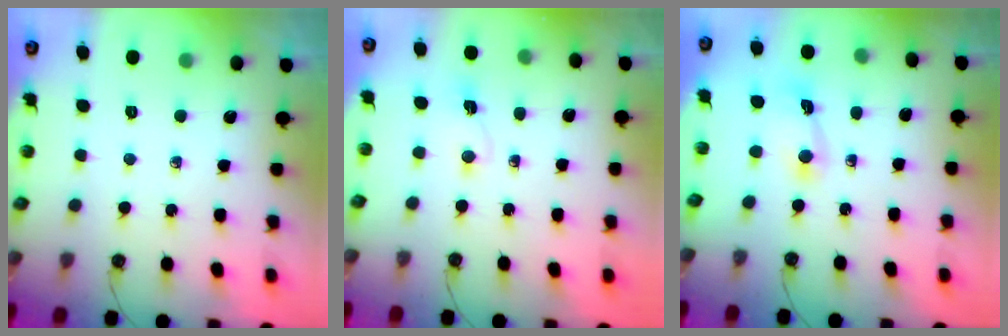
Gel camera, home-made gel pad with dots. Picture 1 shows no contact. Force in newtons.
{"total": 15.4, "press": 3.2, "slide": 15.1}
{"total": 3.4, "press": 3.4, "slide": 0.3}